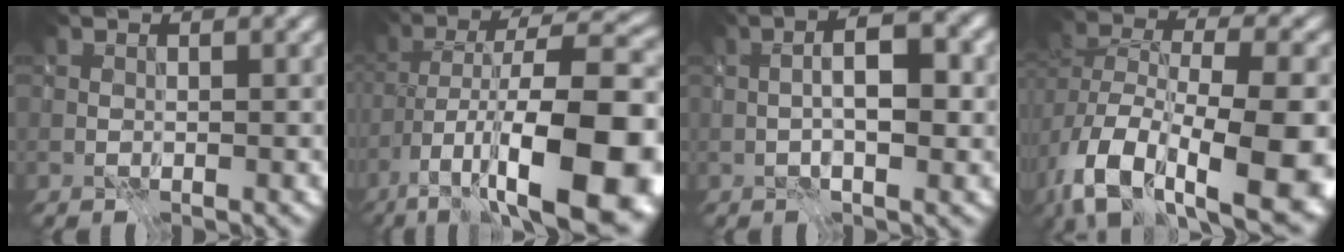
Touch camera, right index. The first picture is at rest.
{"total": 16.8, "force": [-6.4, 6.1, 14.3], "torque": [-0.217, 0.004, -0.098]}
{"total": 4.9, "force": [0.1, 1.6, 4.7], "torque": [-0.078, 0.005, 0.001]}
{"total": 15.5, "force": [-7.5, 7.5, 11.4], "torque": [-0.240, -0.023, -0.102]}